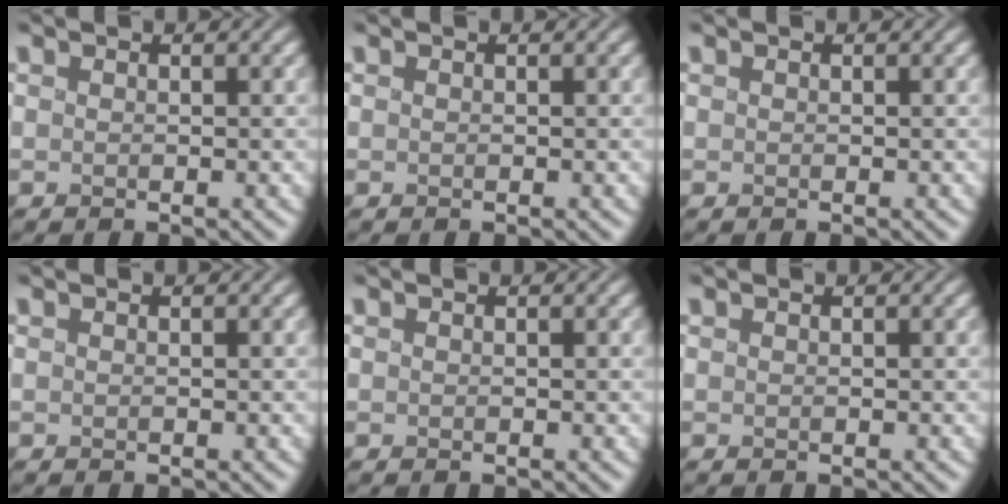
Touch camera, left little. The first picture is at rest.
{"total": 0.0}
{"total": 0.0}
{"total": 0.0}
{"total": 0.0}
{"total": 0.0}